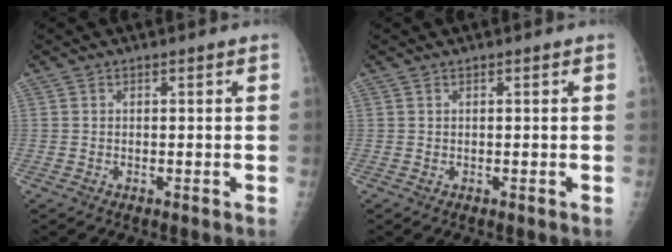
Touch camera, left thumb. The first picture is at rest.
{"total": 0.0}